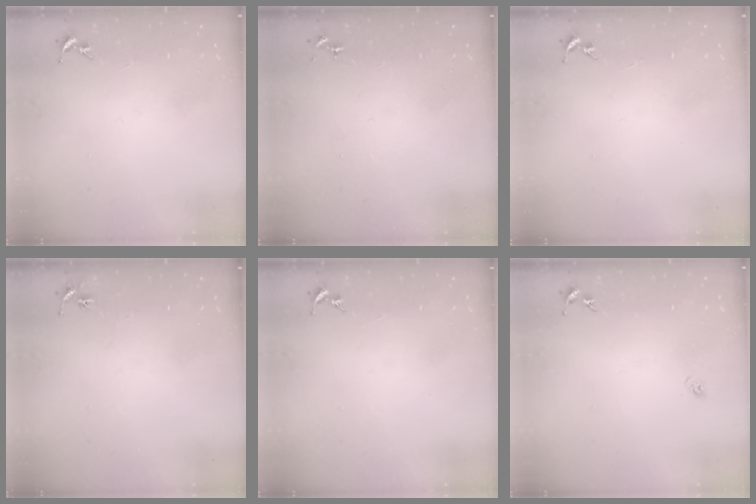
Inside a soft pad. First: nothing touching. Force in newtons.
{"total": 0.0}
{"total": 0.0}
{"total": 2.9, "press": 2.9, "slide": 0.3}
{"total": 0.0}
{"total": 3.3, "press": 3.2, "slide": 0.8}